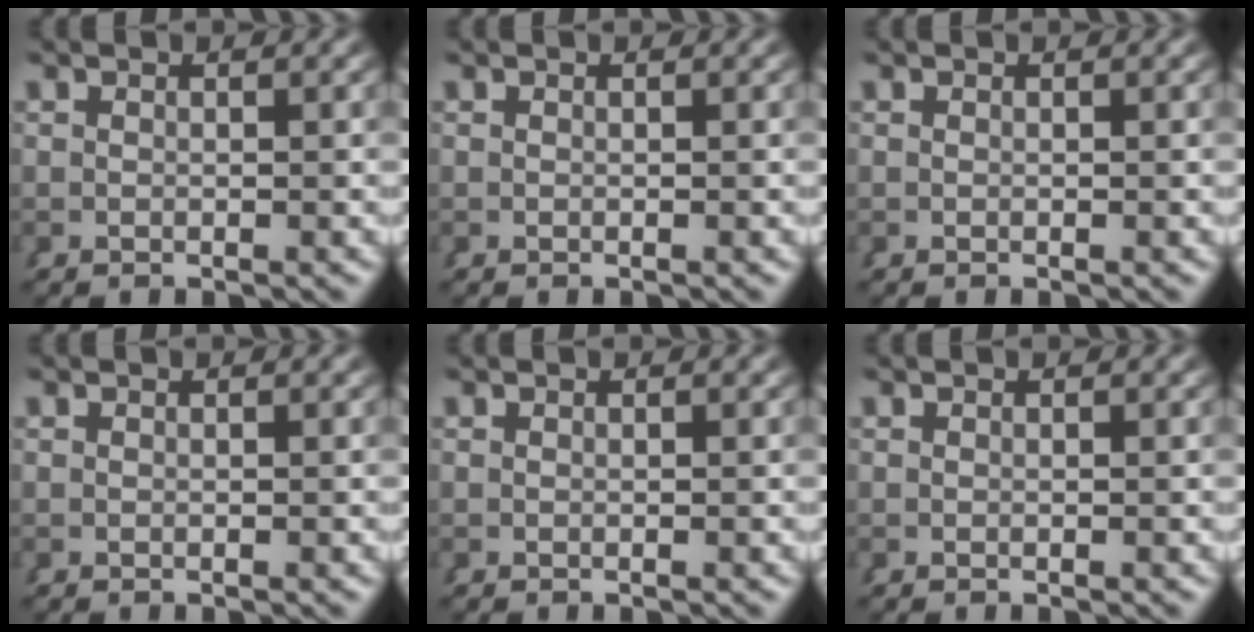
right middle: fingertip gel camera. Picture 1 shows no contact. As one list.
[{"total": 0.0}, {"total": 0.0}, {"total": 0.0}, {"total": 0.0}, {"total": 0.0}]